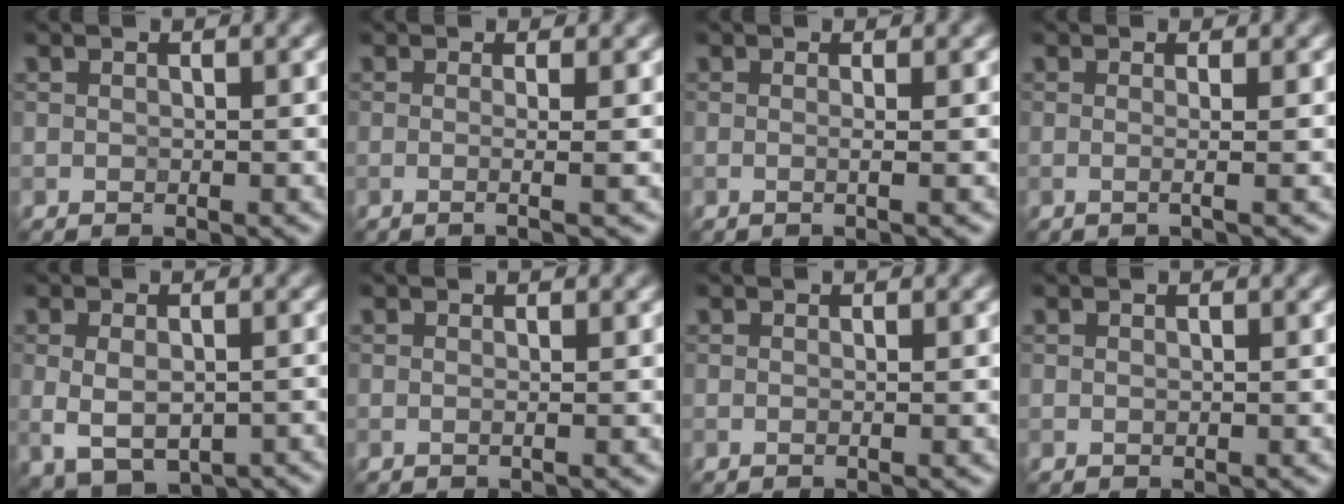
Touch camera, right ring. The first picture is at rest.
{"total": 3.2, "force": [0.4, 1.5, 2.8], "torque": [-0.017, 0.003, -0.027]}
{"total": 2.3, "force": [0.5, 1.1, 1.9], "torque": [-0.008, -0.003, -0.020]}
{"total": 2.5, "force": [0.4, 1.2, 2.1], "torque": [-0.012, 0.000, -0.027]}
{"total": 5.4, "force": [-1.4, 3.4, 3.9], "torque": [-0.072, -0.024, -0.010]}
{"total": 0.6, "force": [0.2, 0.3, 0.6], "torque": [-0.008, -0.012, -0.008]}
{"total": 0.6, "force": [0.0, 0.1, 0.6], "torque": [-0.010, -0.007, -0.005]}
{"total": 0.0}